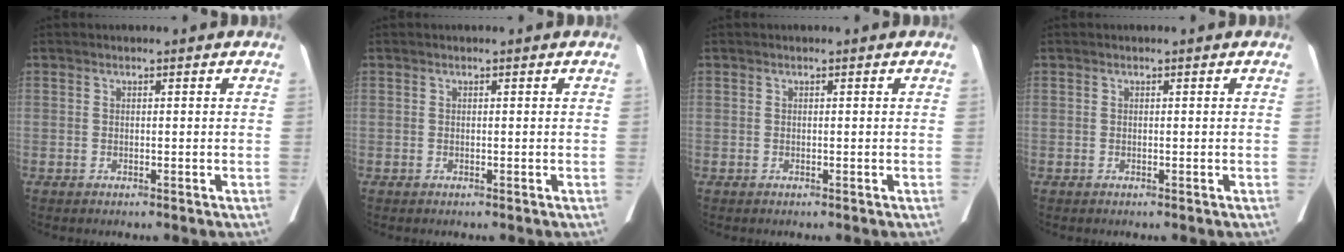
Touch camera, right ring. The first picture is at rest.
{"total": 0.0}
{"total": 0.0}
{"total": 0.0}